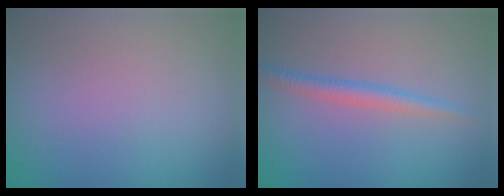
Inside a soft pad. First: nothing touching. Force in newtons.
{"total": 2.0, "press": 2.0, "slide": 0.1}